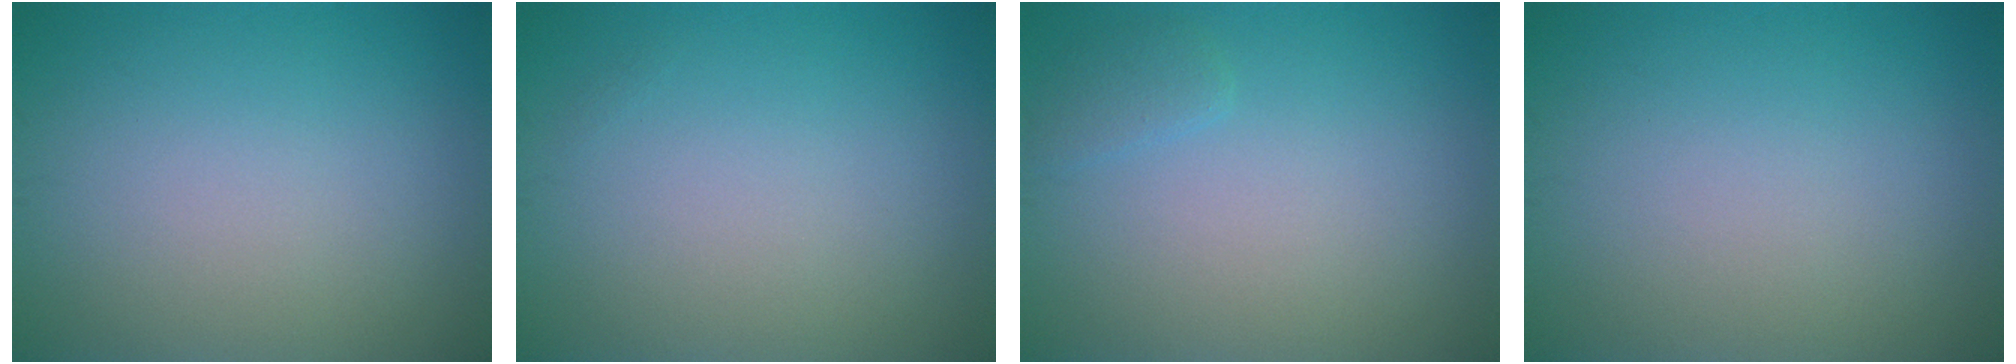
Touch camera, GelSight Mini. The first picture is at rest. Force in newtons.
{"total": 0.0}
{"total": 1.0, "press": 1.0, "slide": 0.0}
{"total": 0.0}